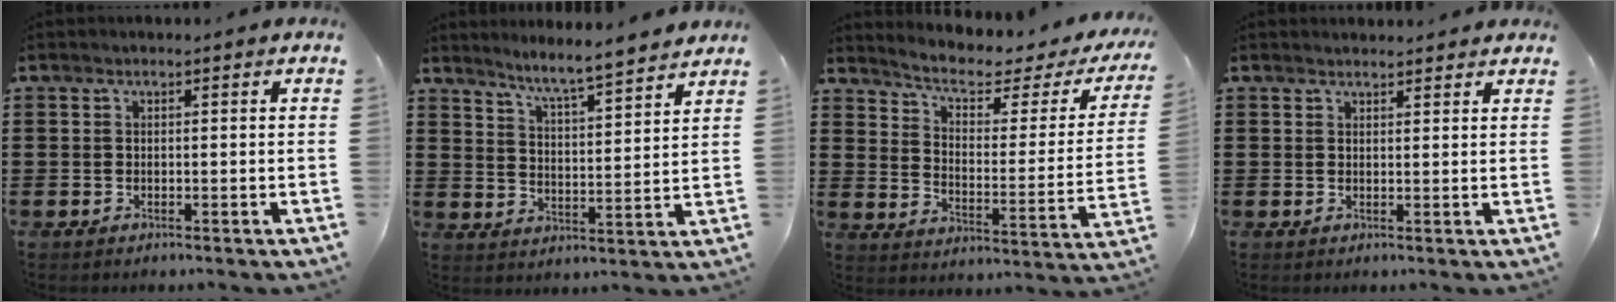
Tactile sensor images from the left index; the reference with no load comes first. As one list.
[{"total": 5.5, "force": [5.1, -0.6, 1.8], "torque": [-0.057, -0.037, 0.085]}, {"total": 4.2, "force": [2.7, 1.2, 3.0], "torque": [-0.066, -0.022, 0.033]}, {"total": 1.6, "force": [1.6, 0.3, 0.1], "torque": [-0.006, 0.002, 0.031]}]